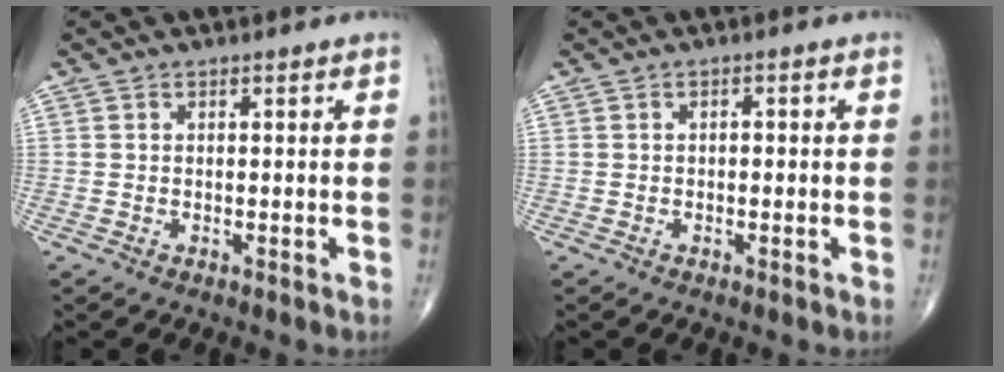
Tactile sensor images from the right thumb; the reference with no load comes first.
{"total": 0.9, "force": [-0.1, 0.5, 0.7], "torque": [-0.006, 0.003, -0.003]}